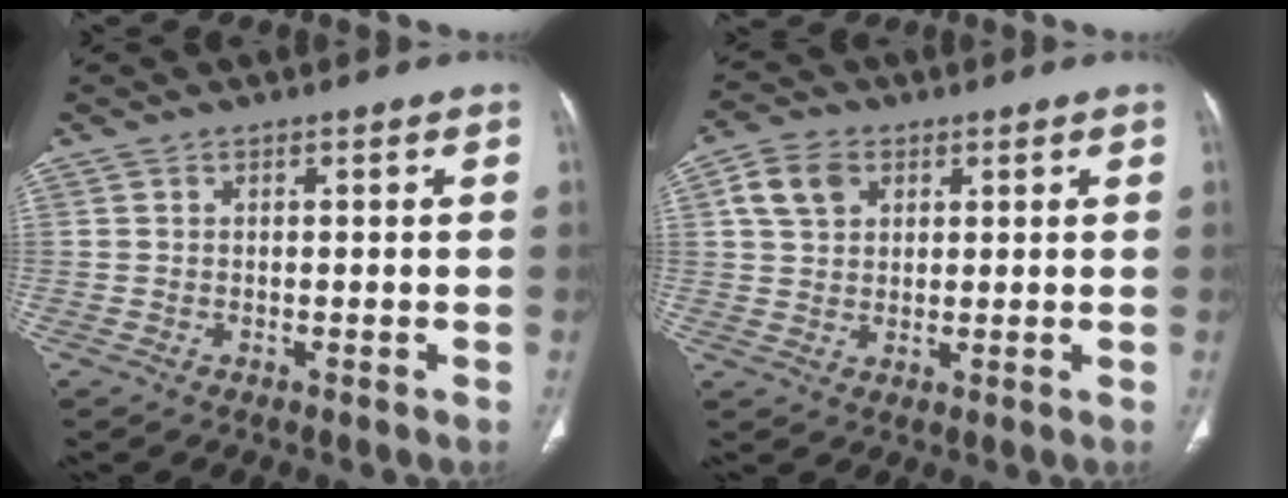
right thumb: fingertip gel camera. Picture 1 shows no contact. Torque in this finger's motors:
{"motor_torque": [-0.16, 0.27, 0.35, -0.38, -0.01]}